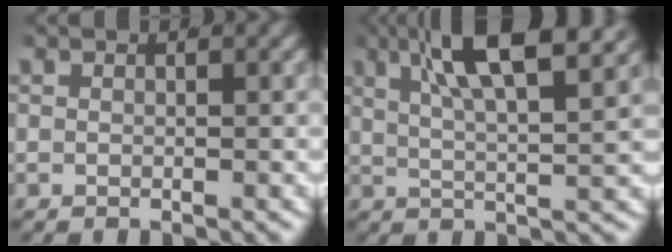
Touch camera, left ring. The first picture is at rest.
{"total": 8.2, "force": [4.1, 1.8, 6.9], "torque": [-0.109, 0.006, 0.064]}